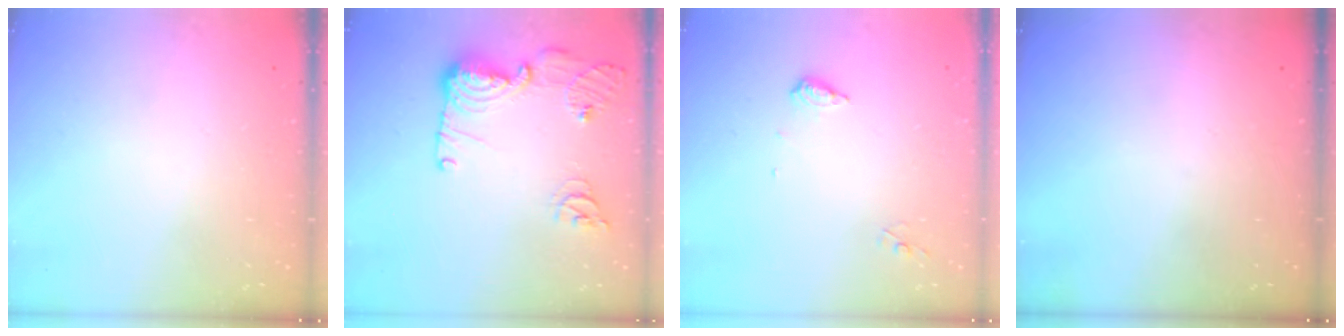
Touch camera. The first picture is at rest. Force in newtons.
{"total": 15.2, "press": 14.9, "slide": 2.8}
{"total": 6.3, "press": 6.2, "slide": 0.6}
{"total": 0.0}